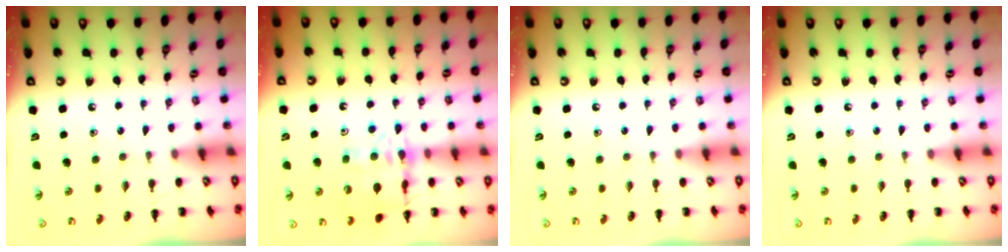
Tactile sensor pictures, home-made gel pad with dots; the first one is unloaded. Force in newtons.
{"total": 15.8, "press": 15.6, "slide": 2.2}
{"total": 0.0}
{"total": 0.0}